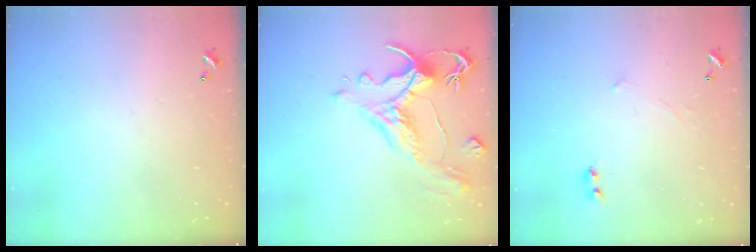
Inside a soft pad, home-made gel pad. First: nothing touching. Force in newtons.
{"total": 1.8, "press": 0.9, "slide": 1.5}
{"total": 2.3, "press": 2.3, "slide": 0.2}